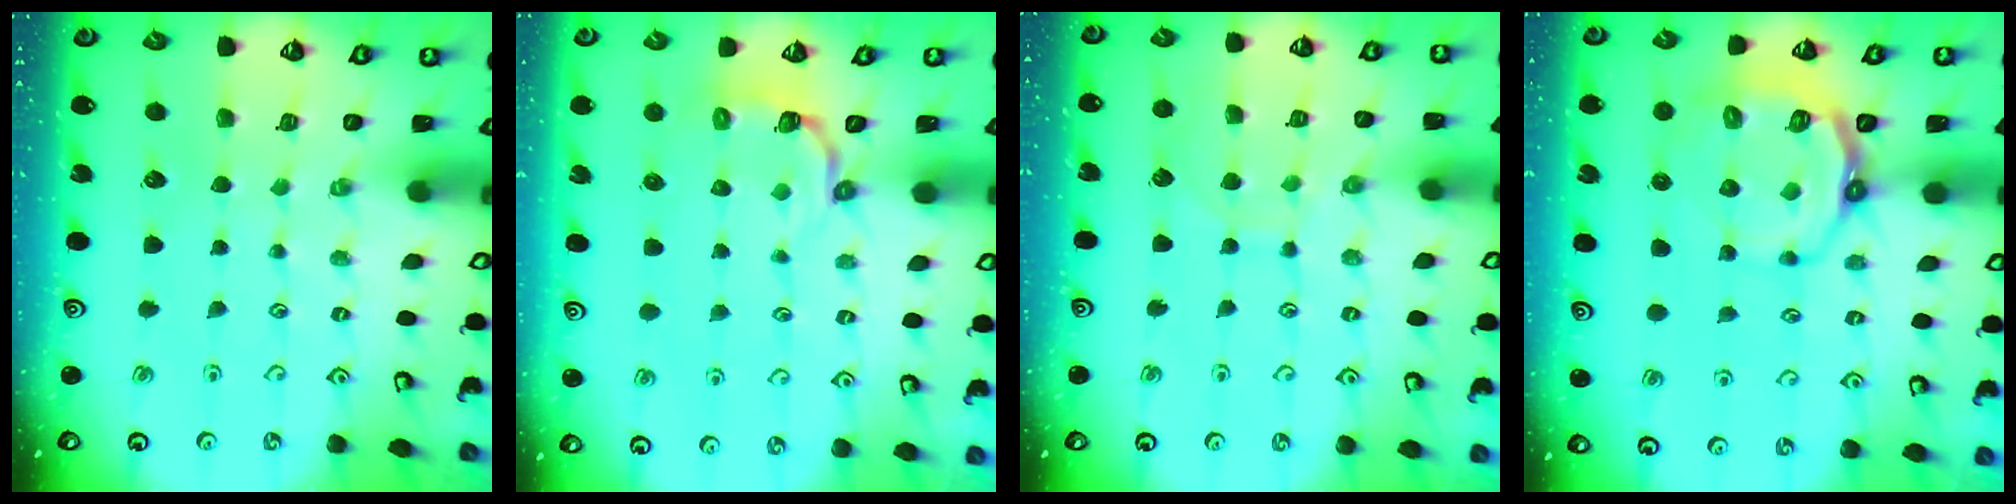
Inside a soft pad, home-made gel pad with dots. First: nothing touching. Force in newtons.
{"total": 3.7, "press": 2.0, "slide": 3.1}
{"total": 7.2, "press": 7.2, "slide": 0.6}
{"total": 8.9, "press": 8.3, "slide": 3.4}